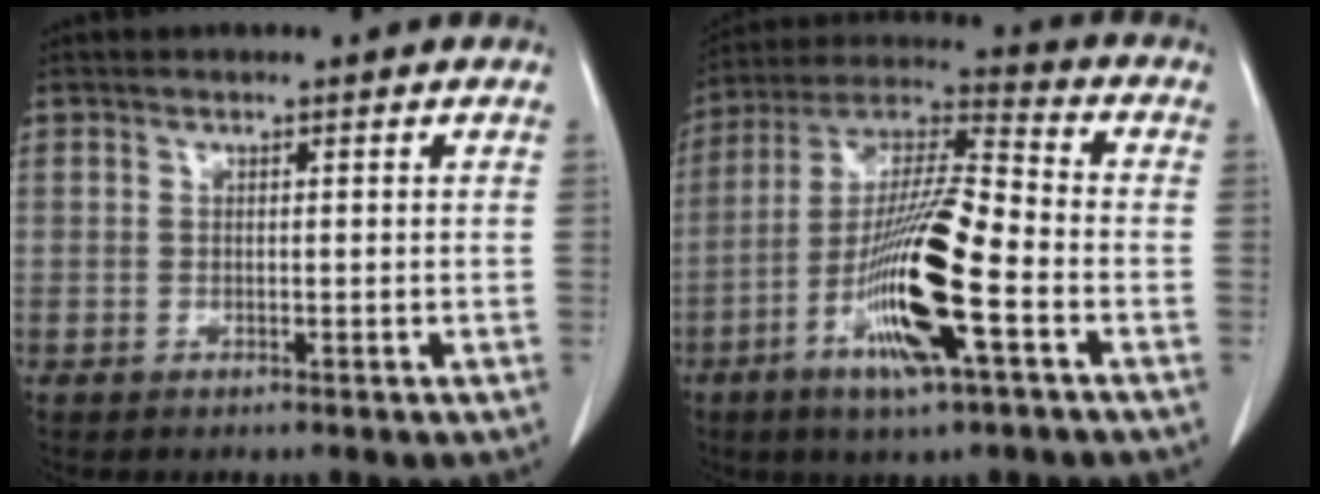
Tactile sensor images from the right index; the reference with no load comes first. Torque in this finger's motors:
{"motor_torque": [2.14, 0.00, 0.46, 0.21]}